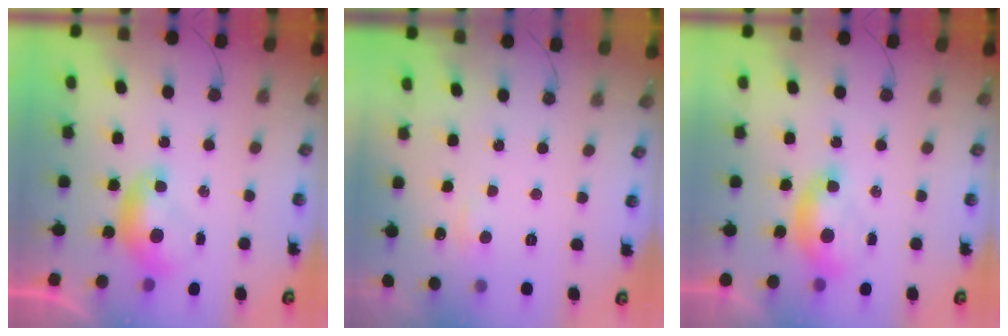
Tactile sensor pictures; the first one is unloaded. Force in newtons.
{"total": 2.4, "press": 2.3, "slide": 0.2}
{"total": 1.6, "press": 1.5, "slide": 0.6}